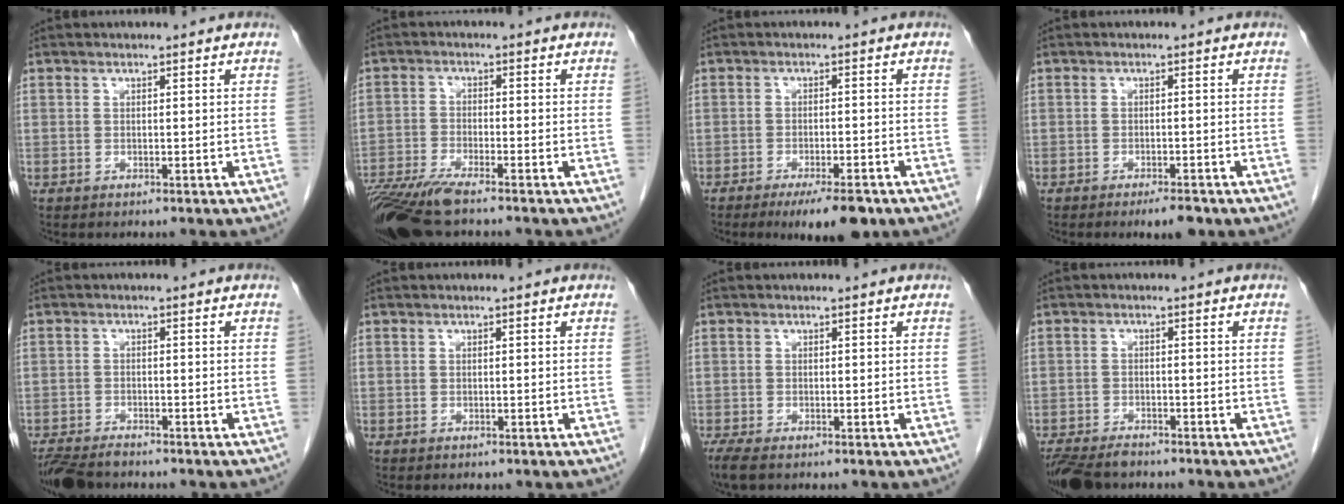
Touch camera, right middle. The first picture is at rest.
{"total": 10.1, "force": [-8.0, 1.1, 6.0], "torque": [-0.107, -0.022, -0.141]}
{"total": 7.1, "force": [-4.9, 1.4, 4.9], "torque": [-0.072, -0.013, -0.070]}
{"total": 3.0, "force": [-2.2, 0.5, 2.1], "torque": [-0.034, -0.005, -0.027]}
{"total": 6.6, "force": [-5.8, 1.6, 2.7], "torque": [-0.043, -0.016, -0.098]}
{"total": 0.0}
{"total": 3.3, "force": [-2.4, 1.0, 2.0], "torque": [-0.043, -0.012, -0.039]}
{"total": 8.3, "force": [-7.0, 2.9, 3.5], "torque": [-0.061, -0.013, -0.113]}